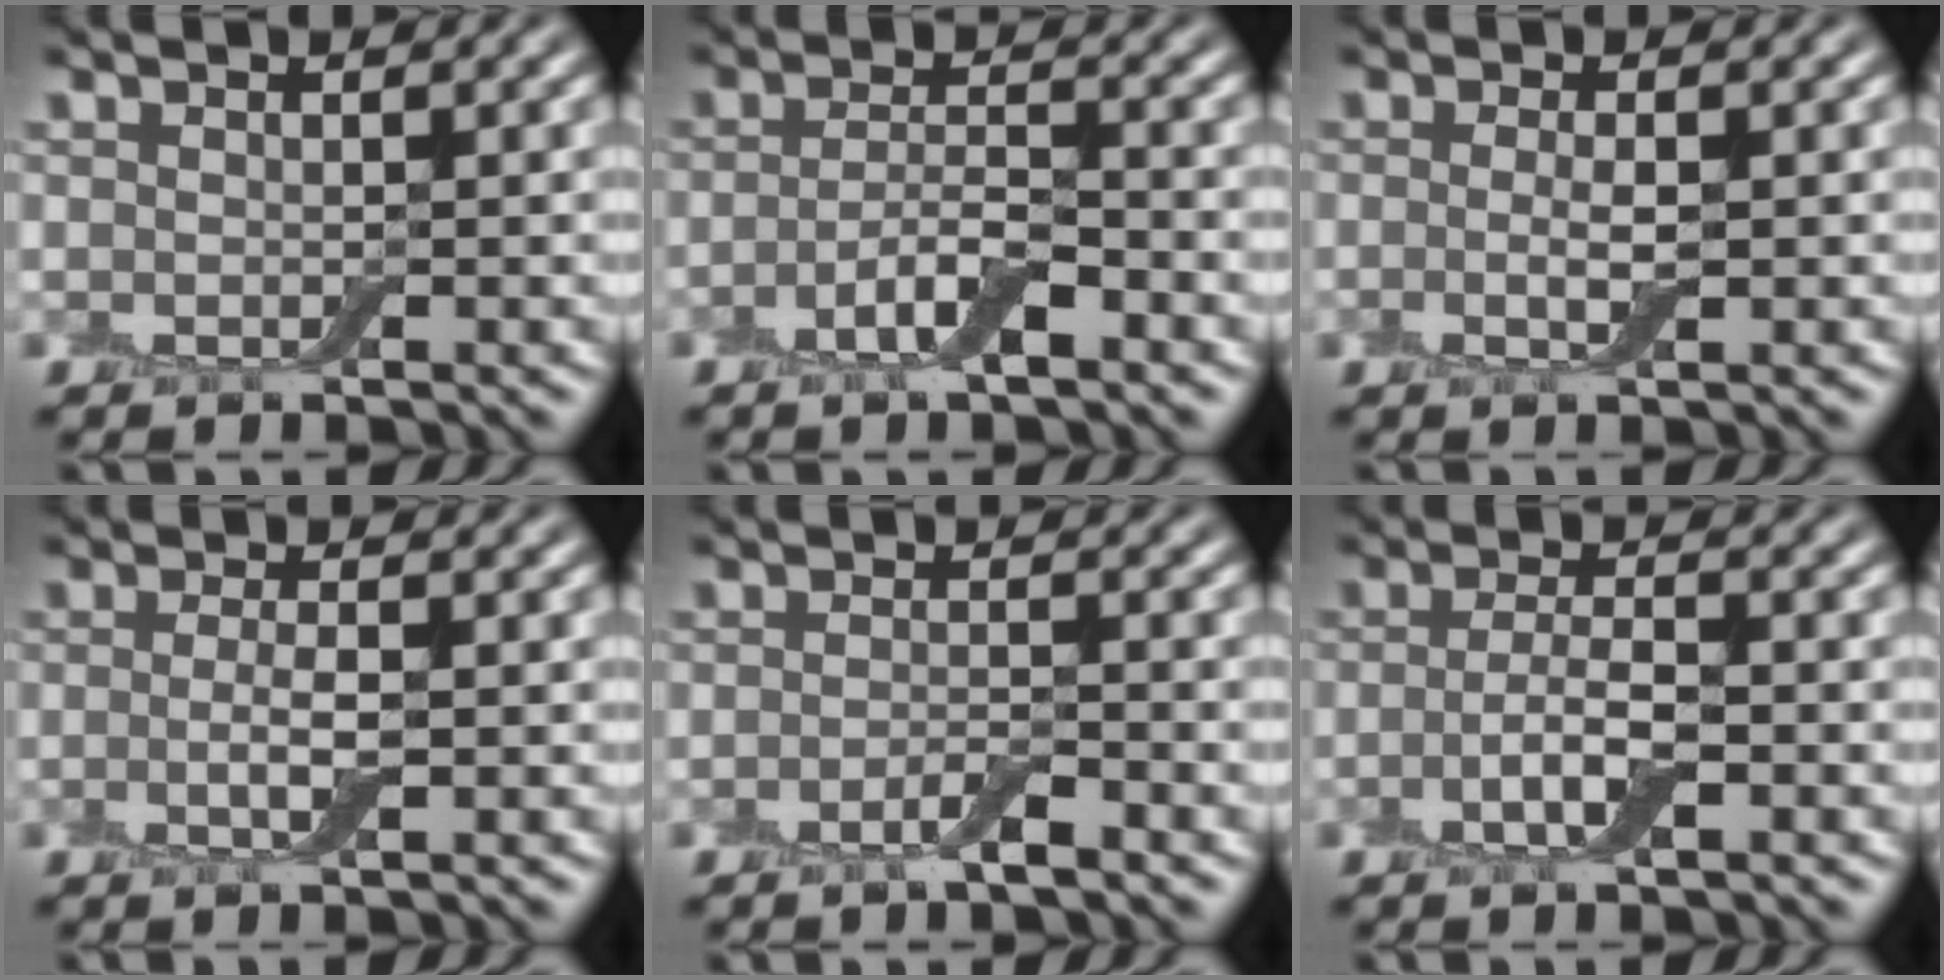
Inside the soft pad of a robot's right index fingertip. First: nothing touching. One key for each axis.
{"total": 3.2, "fx": -1.5, "fy": 0.9, "fz": 2.7, "tx": -0.055, "ty": 0.005, "tz": -0.035}
{"total": 1.9, "fx": -0.2, "fy": 0.5, "fz": 1.8, "tx": -0.039, "ty": -0.006, "tz": -0.007}
{"total": 2.2, "fx": -0.3, "fy": 0.5, "fz": 2.1, "tx": -0.045, "ty": -0.005, "tz": -0.010}
{"total": 1.8, "fx": -1.0, "fy": 0.3, "fz": 1.5, "tx": -0.027, "ty": -0.001, "tz": -0.021}
{"total": 2.9, "fx": -0.9, "fy": 0.8, "fz": 2.7, "tx": -0.054, "ty": 0.001, "tz": -0.022}